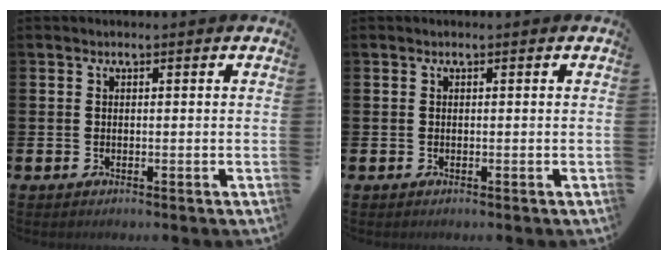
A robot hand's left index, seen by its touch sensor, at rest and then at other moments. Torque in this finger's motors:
{"motor_torque": [0.00, 0.00, 0.00, 0.00]}